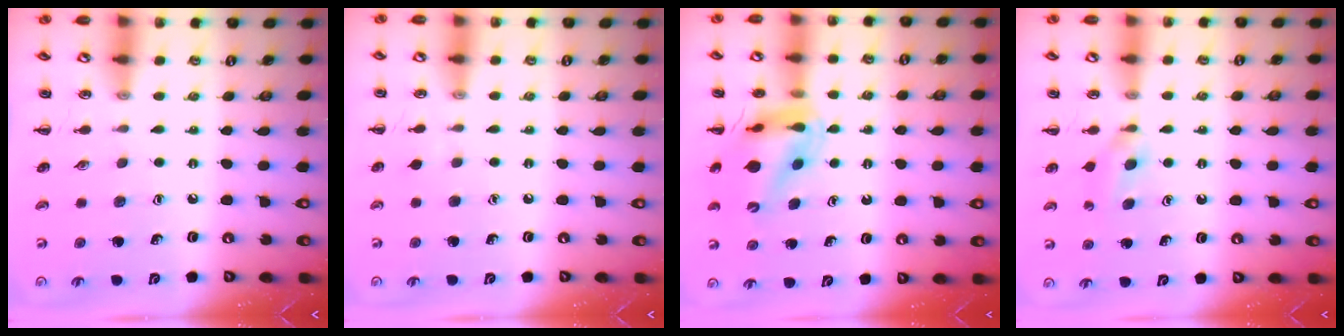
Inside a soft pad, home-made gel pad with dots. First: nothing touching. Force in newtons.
{"total": 2.3, "press": 2.0, "slide": 1.0}
{"total": 12.4, "press": 11.9, "slide": 3.4}
{"total": 4.9, "press": 4.6, "slide": 1.8}